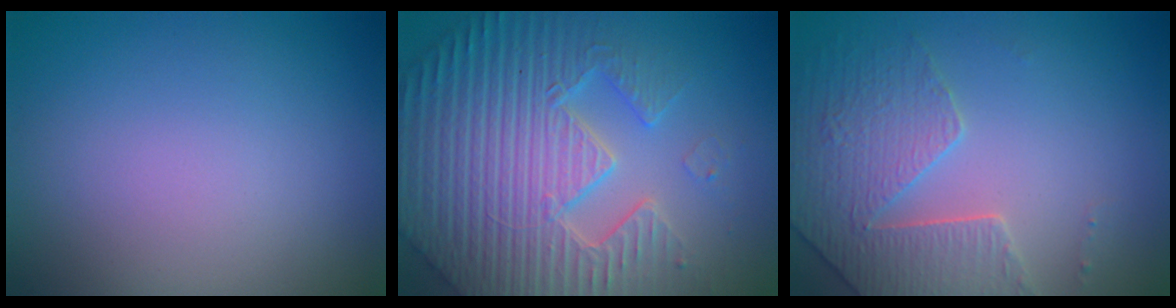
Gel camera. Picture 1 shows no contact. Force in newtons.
{"total": 7.7, "press": 7.4, "slide": 1.9}
{"total": 4.0, "press": 3.9, "slide": 1.2}